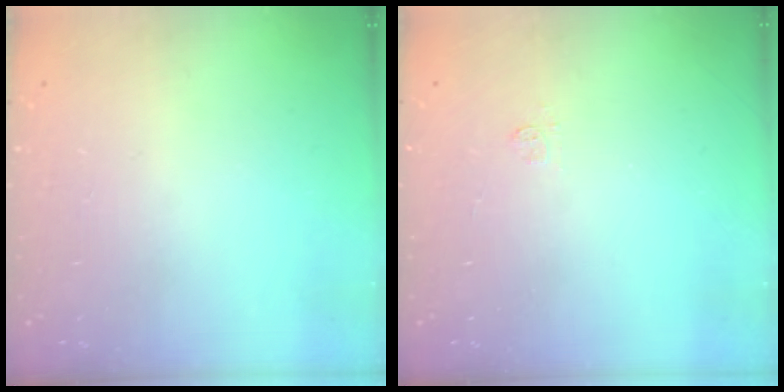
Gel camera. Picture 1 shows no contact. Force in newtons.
{"total": 3.2, "press": 3.2, "slide": 0.4}